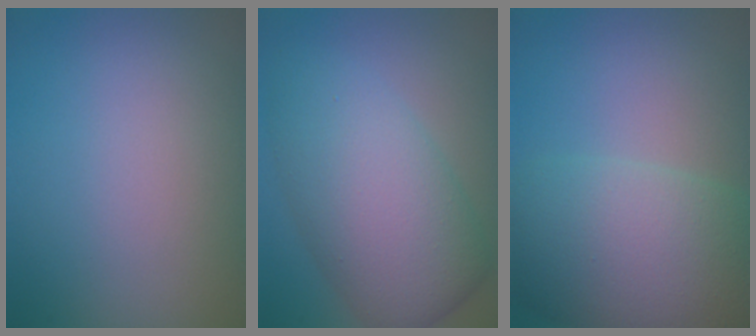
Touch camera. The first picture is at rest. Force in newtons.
{"total": 8.3, "press": 8.3, "slide": 0.2}
{"total": 9.6, "press": 9.6, "slide": 0.3}